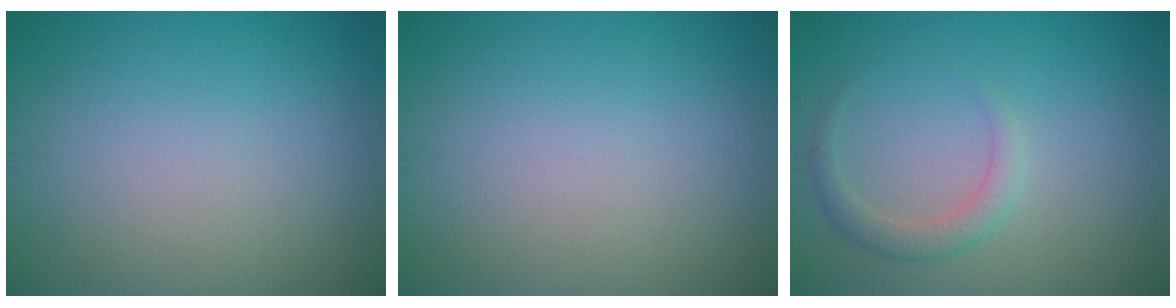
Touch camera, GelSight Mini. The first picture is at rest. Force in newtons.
{"total": 0.0}
{"total": 1.9, "press": 1.9, "slide": 0.1}